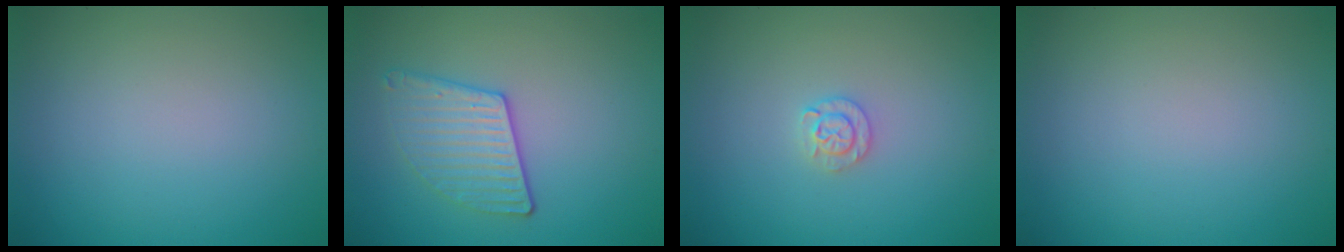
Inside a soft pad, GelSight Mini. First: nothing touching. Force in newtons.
{"total": 3.1, "press": 2.9, "slide": 1.0}
{"total": 1.5, "press": 1.5, "slide": 0.1}
{"total": 0.0}